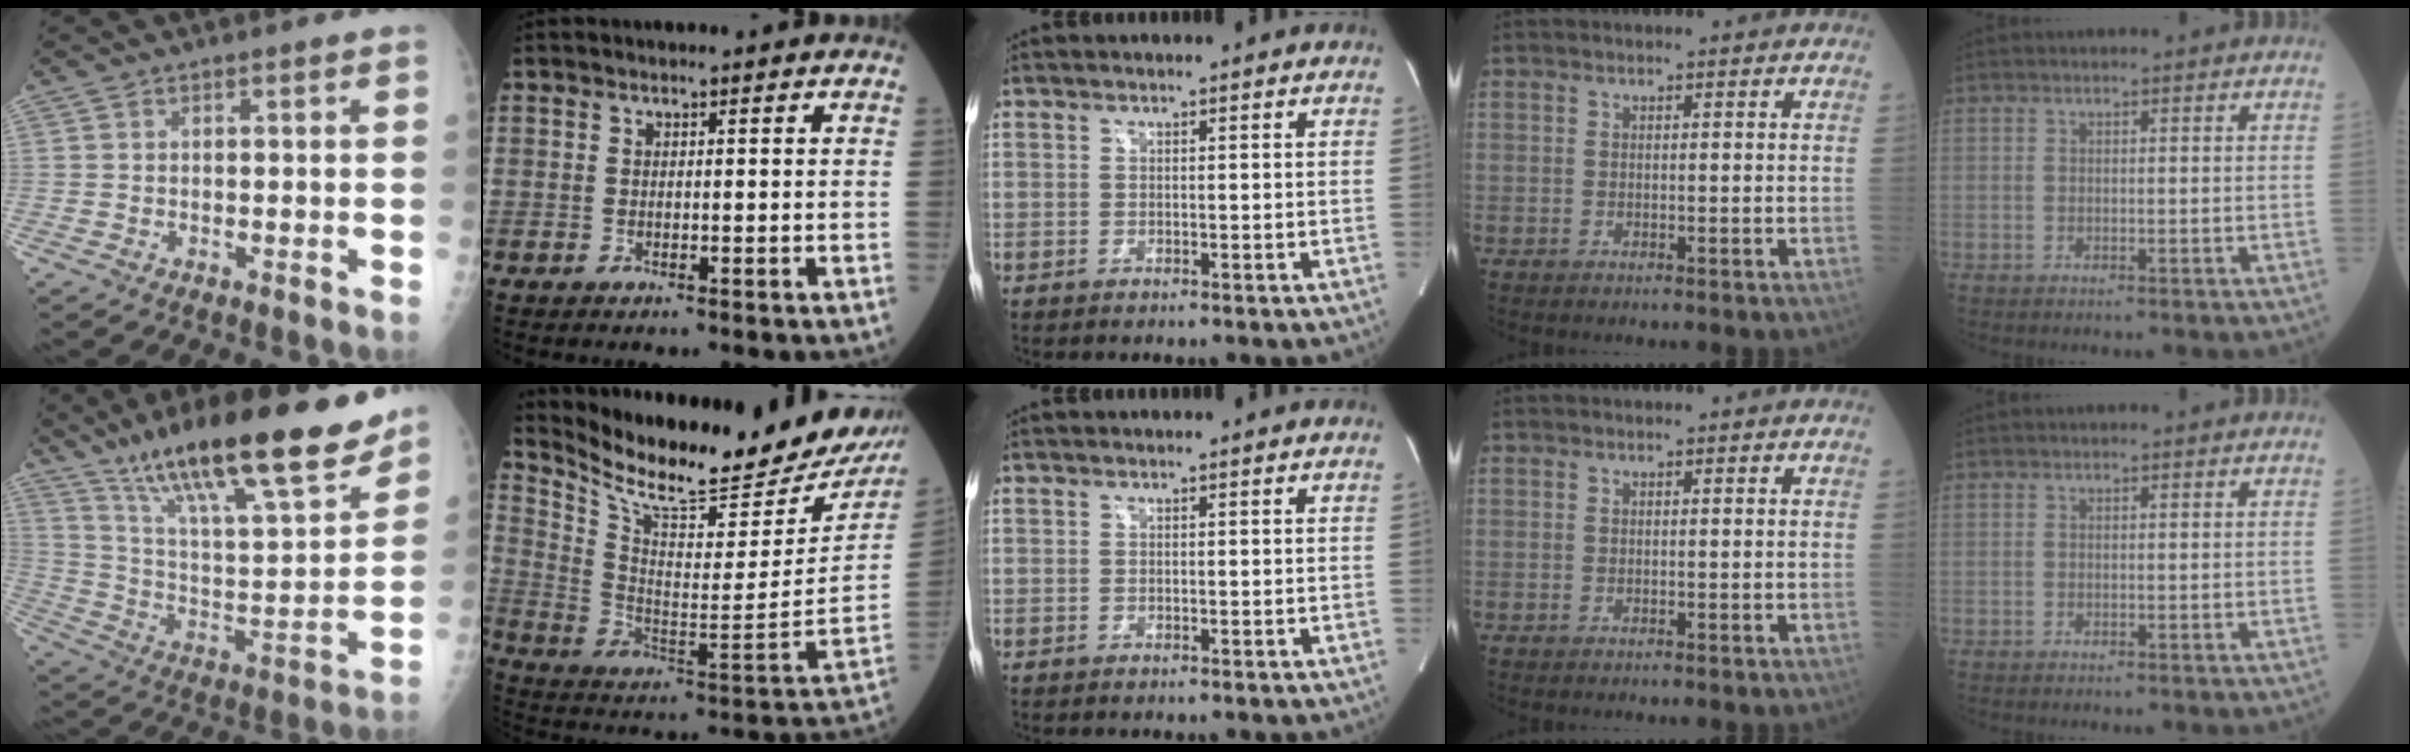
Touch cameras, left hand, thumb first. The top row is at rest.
{"thumb": {"total": 27.4, "force": [19.4, 5.9, 18.5], "torque": [-0.275, -0.068, 0.324]}, "index": {"total": 24.1, "force": [21.8, 3.8, 9.6], "torque": [-0.176, -0.079, 0.315]}}